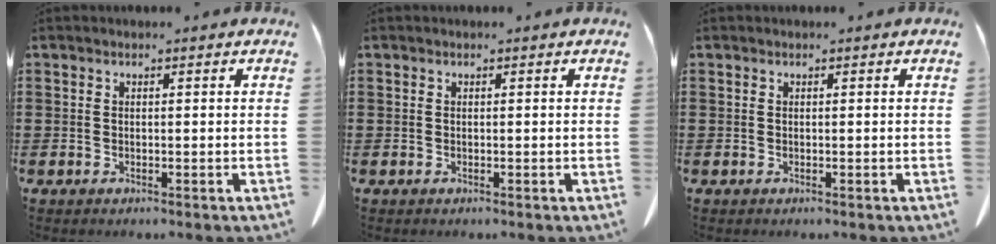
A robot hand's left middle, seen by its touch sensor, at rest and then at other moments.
{"total": 0.0}
{"total": 0.0}